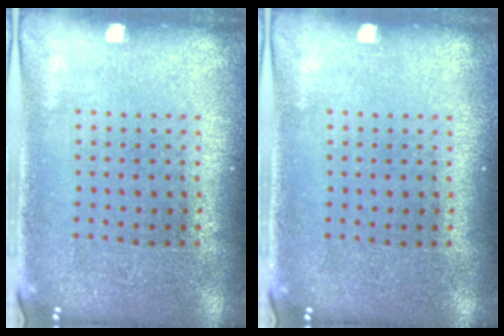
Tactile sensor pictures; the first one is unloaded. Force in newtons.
{"total": 0.0}